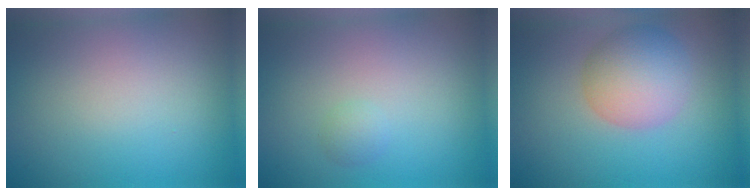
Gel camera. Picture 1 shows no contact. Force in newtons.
{"total": 0.8, "press": 0.8, "slide": 0.0}
{"total": 5.4, "press": 5.4, "slide": 0.2}